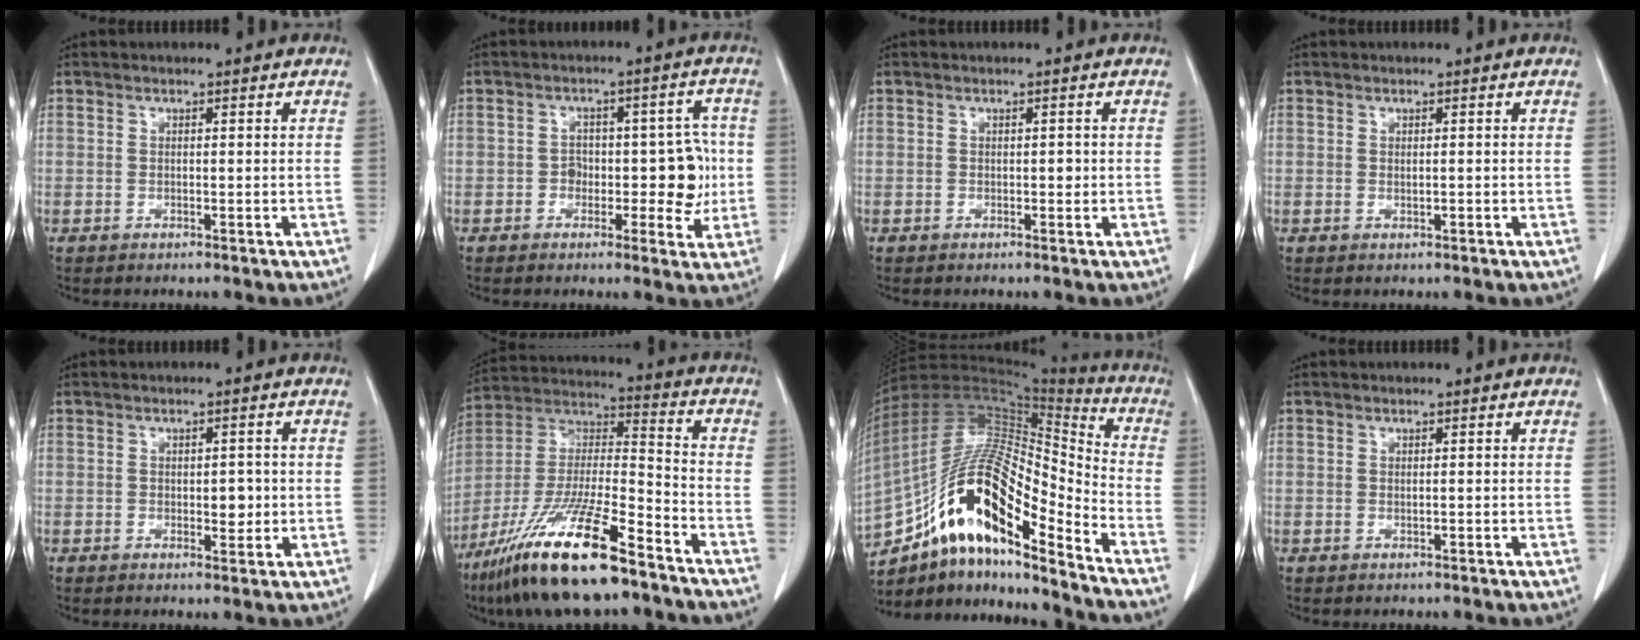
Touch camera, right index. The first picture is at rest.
{"total": 7.3, "force": [-1.2, 4.1, 5.9], "torque": [-0.061, 0.025, -0.013]}
{"total": 0.8, "force": [-0.1, 0.5, 0.6], "torque": [-0.007, 0.001, -0.003]}
{"total": 0.6, "force": [-0.1, 0.1, 0.6], "torque": [-0.011, -0.002, 0.000]}
{"total": 2.2, "force": [-0.2, 0.6, 2.2], "torque": [-0.036, -0.001, -0.001]}
{"total": 20.1, "force": [-13.6, 2.7, 14.6], "torque": [-0.306, -0.034, -0.250]}
{"total": 20.6, "force": [-12.0, 4.6, 16.1], "torque": [-0.314, 0.016, -0.208]}
{"total": 0.0}